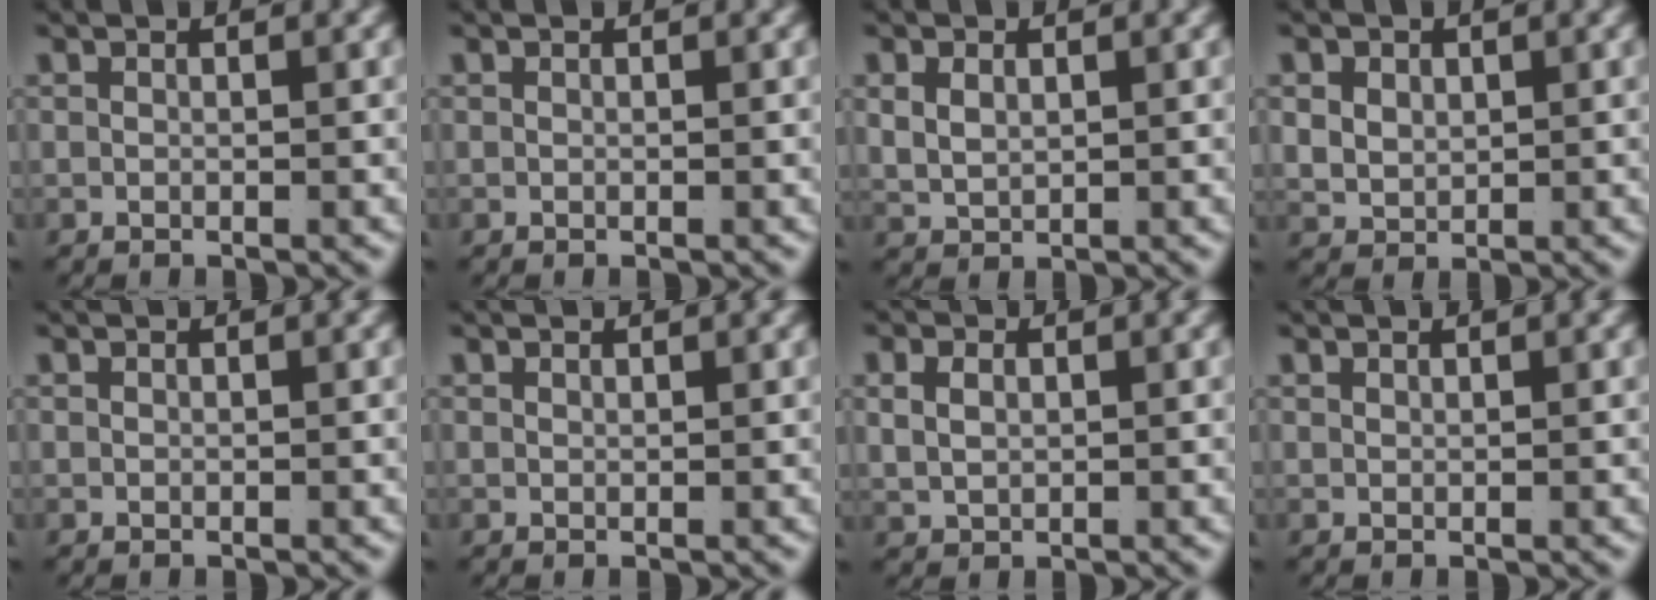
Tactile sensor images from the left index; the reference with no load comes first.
{"total": 0.0}
{"total": 2.4, "force": [0.8, 1.8, 1.3], "torque": [-0.036, -0.008, 0.028]}
{"total": 3.1, "force": [0.8, 2.7, 1.4], "torque": [-0.042, -0.016, 0.028]}
{"total": 0.0}
{"total": 0.6, "force": [0.4, -0.4, 0.0], "torque": [0.005, -0.003, 0.015]}
{"total": 2.0, "force": [0.7, 1.4, 1.2], "torque": [-0.027, -0.003, 0.024]}
{"total": 0.7, "force": [0.5, -0.5, 0.0], "torque": [0.005, -0.002, 0.016]}